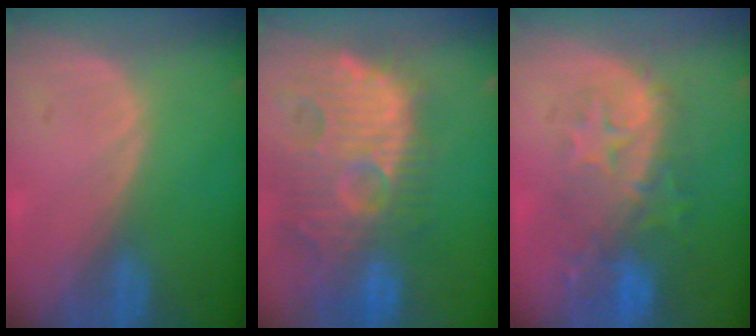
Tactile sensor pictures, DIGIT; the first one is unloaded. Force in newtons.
{"total": 14.4, "press": 12.6, "slide": 7.0}
{"total": 9.8, "press": 9.0, "slide": 4.1}